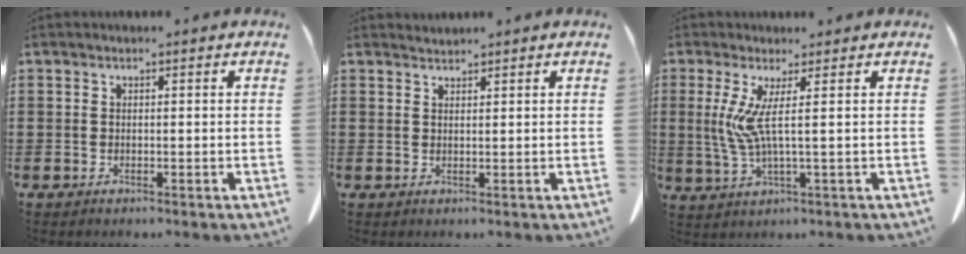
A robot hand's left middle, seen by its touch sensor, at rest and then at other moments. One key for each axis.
{"total": 1.0, "fx": 1.0, "fy": 0.1, "fz": 0.0, "tx": -0.003, "ty": -0.001, "tz": 0.020}
{"total": 6.3, "fx": 1.4, "fy": -0.3, "fz": 6.1, "tx": -0.152, "ty": -0.027, "tz": 0.016}